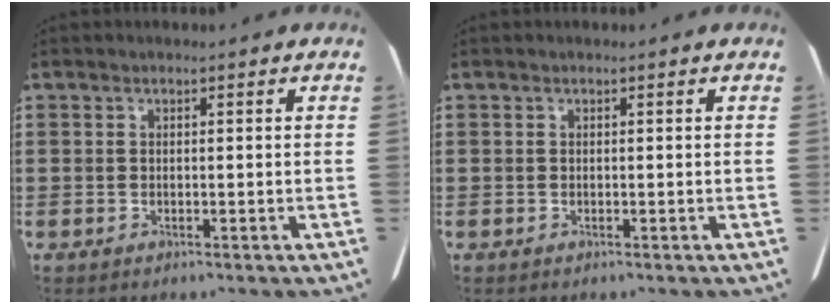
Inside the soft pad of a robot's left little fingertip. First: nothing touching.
{"total": 0.0}